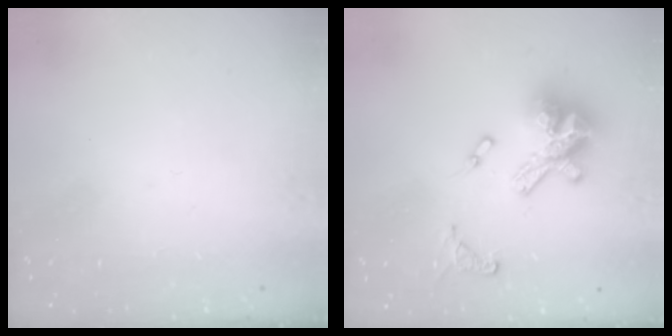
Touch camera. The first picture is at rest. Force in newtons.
{"total": 15.9, "press": 15.9, "slide": 1.7}